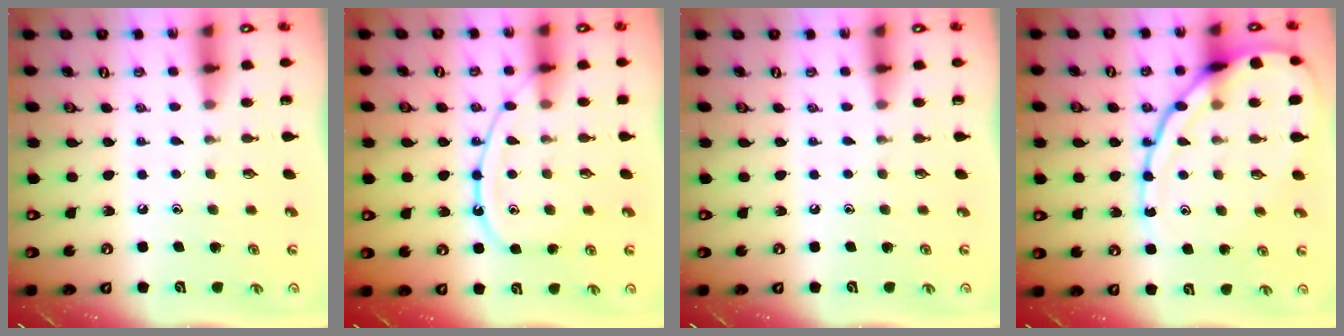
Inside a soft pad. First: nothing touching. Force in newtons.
{"total": 11.6, "press": 11.6, "slide": 1.2}
{"total": 0.0}
{"total": 17.1, "press": 17.1, "slide": 1.4}